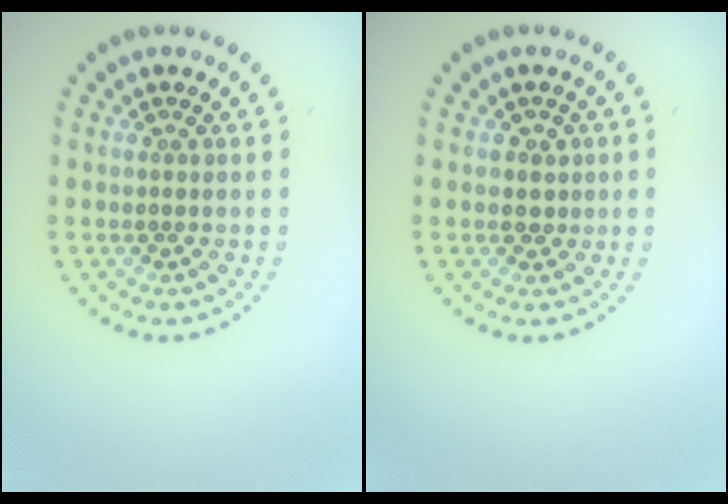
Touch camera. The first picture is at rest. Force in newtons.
{"total": 1.6, "press": 1.3, "slide": 1.0}